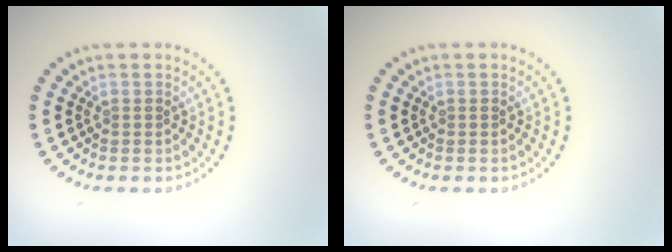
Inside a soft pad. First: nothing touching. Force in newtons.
{"total": 0.0}